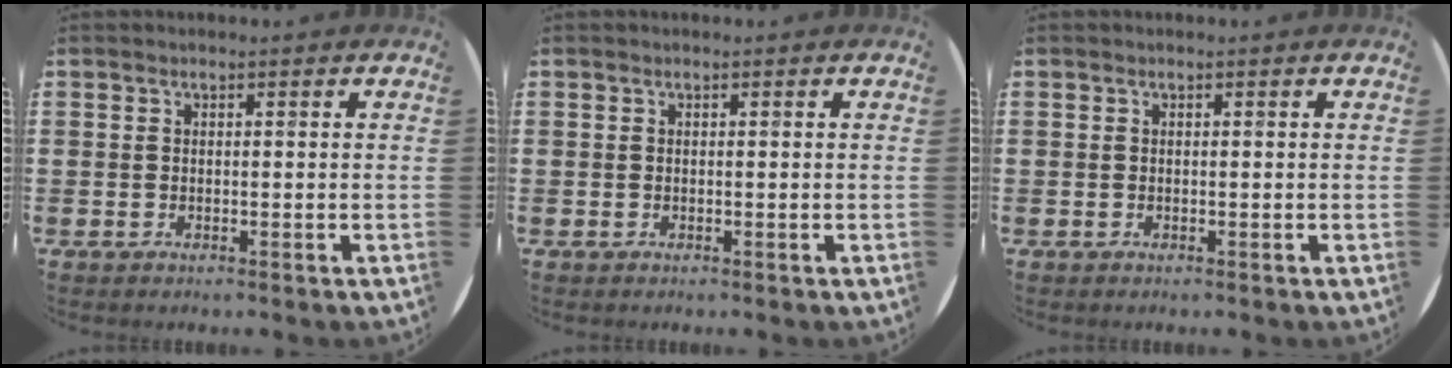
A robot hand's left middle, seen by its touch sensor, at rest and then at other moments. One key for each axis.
{"total": 0.0}
{"total": 0.0}